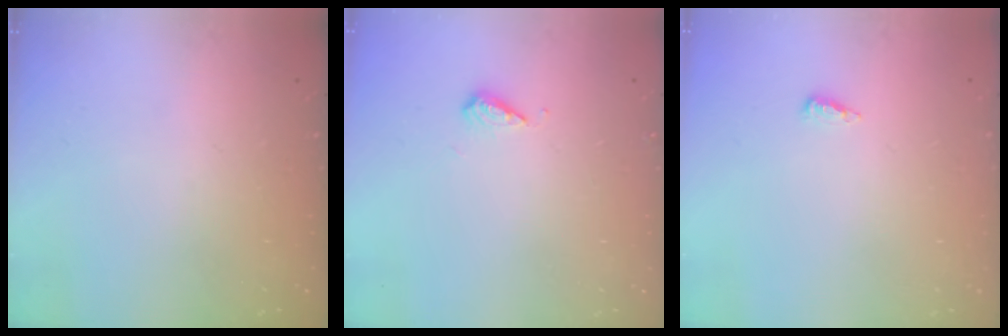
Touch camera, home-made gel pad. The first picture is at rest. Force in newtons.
{"total": 5.8, "press": 5.6, "slide": 1.3}
{"total": 4.3, "press": 4.2, "slide": 0.9}